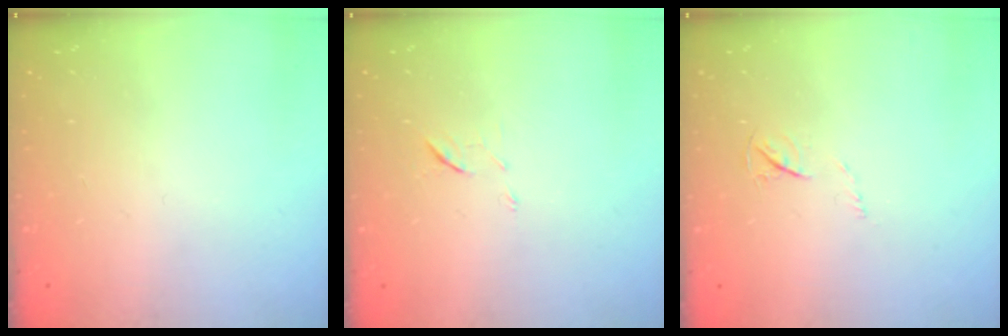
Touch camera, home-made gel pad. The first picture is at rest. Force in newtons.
{"total": 5.8, "press": 5.7, "slide": 1.3}
{"total": 3.3, "press": 3.2, "slide": 0.5}